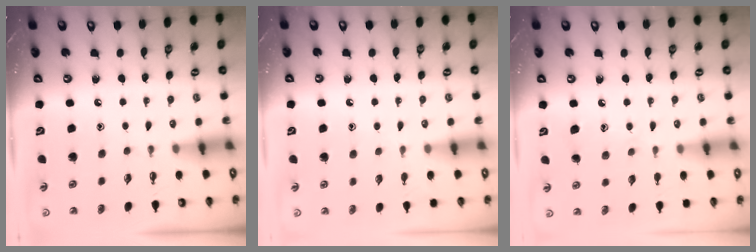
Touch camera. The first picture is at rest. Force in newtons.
{"total": 4.1, "press": 4.1, "slide": 0.4}
{"total": 6.1, "press": 6.1, "slide": 0.2}